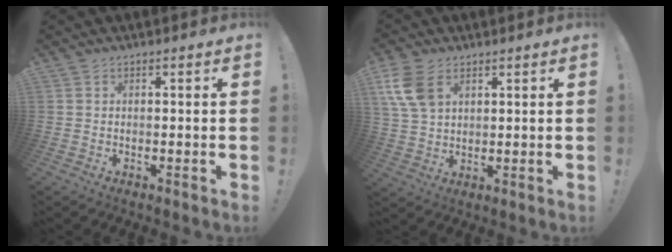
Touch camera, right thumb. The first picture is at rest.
{"total": 9.8, "force": [4.4, 6.2, 6.2], "torque": [-0.125, -0.004, 0.087]}